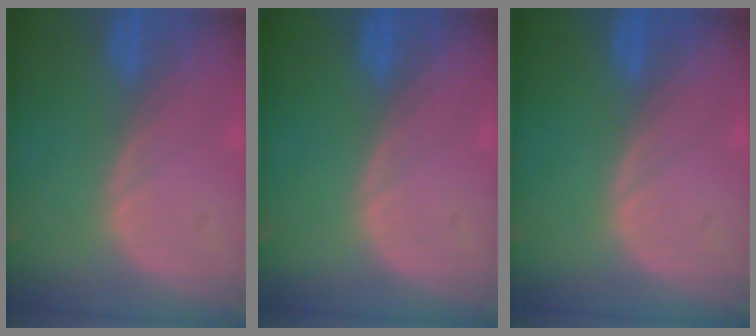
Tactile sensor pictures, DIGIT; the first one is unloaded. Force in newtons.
{"total": 0.0}
{"total": 0.0}